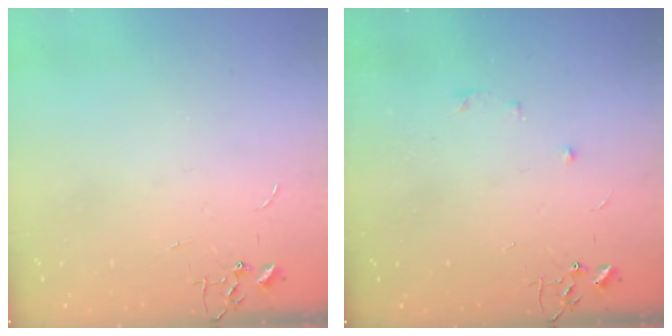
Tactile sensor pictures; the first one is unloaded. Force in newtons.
{"total": 5.2, "press": 5.2, "slide": 0.6}